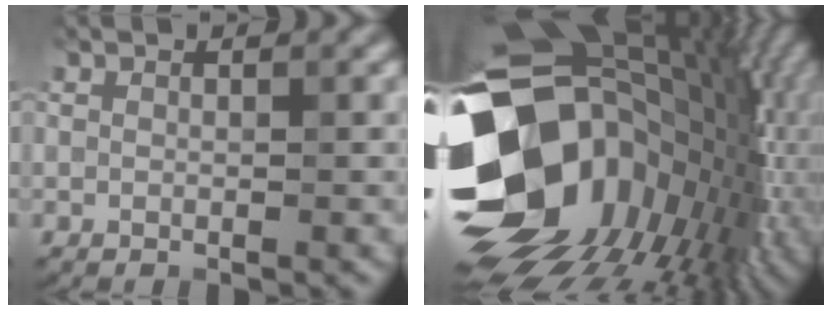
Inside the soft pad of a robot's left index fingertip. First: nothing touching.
{"total": 19.7, "force": [-1.1, 14.7, 13.1], "torque": [-0.267, -0.034, 0.010]}